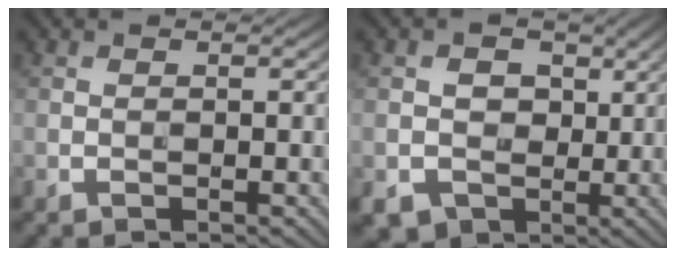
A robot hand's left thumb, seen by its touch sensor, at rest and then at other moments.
{"total": 5.4, "force": [-0.2, 5.1, 1.8], "torque": [-0.034, -0.003, -0.011]}